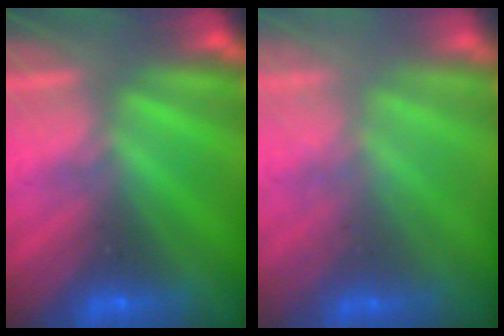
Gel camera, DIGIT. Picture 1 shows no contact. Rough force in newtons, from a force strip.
{"total": 2.5}